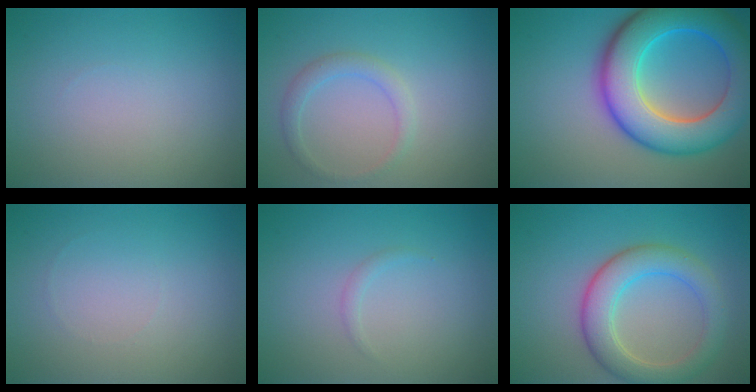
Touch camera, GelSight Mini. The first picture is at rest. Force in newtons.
{"total": 1.7, "press": 1.7, "slide": 0.2}
{"total": 10.8, "press": 10.8, "slide": 0.2}
{"total": 0.0}
{"total": 0.7, "press": 0.7, "slide": 0.1}
{"total": 5.3, "press": 5.3, "slide": 0.4}